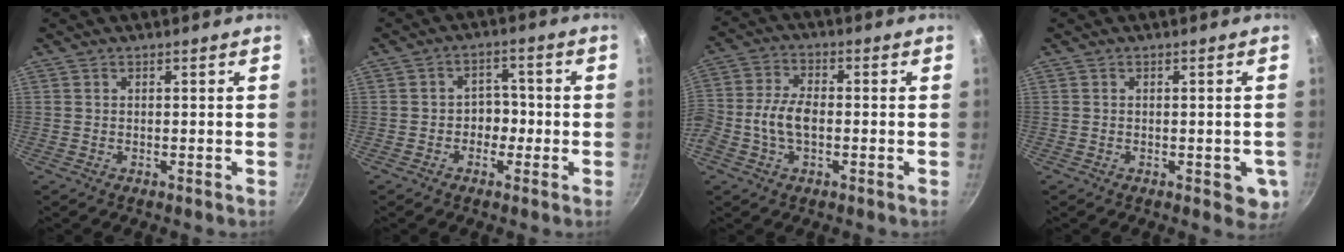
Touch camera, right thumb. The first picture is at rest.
{"total": 4.4, "force": [-1.2, 3.6, 2.2], "torque": [0.010, 0.019, -0.021]}
{"total": 7.6, "force": [-1.5, 4.6, 5.8], "torque": [-0.115, 0.027, -0.040]}
{"total": 4.6, "force": [-1.1, 2.4, 3.8], "torque": [-0.028, -0.002, -0.012]}